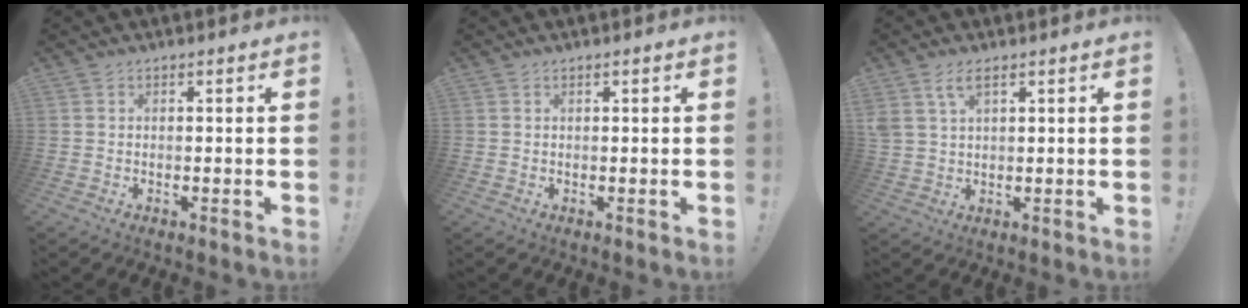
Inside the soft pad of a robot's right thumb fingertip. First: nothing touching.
{"total": 0.8, "force": [0.4, -0.1, 0.6], "torque": [-0.012, 0.000, 0.006]}
{"total": 5.0, "force": [2.9, 2.0, 3.6], "torque": [-0.070, -0.007, 0.055]}